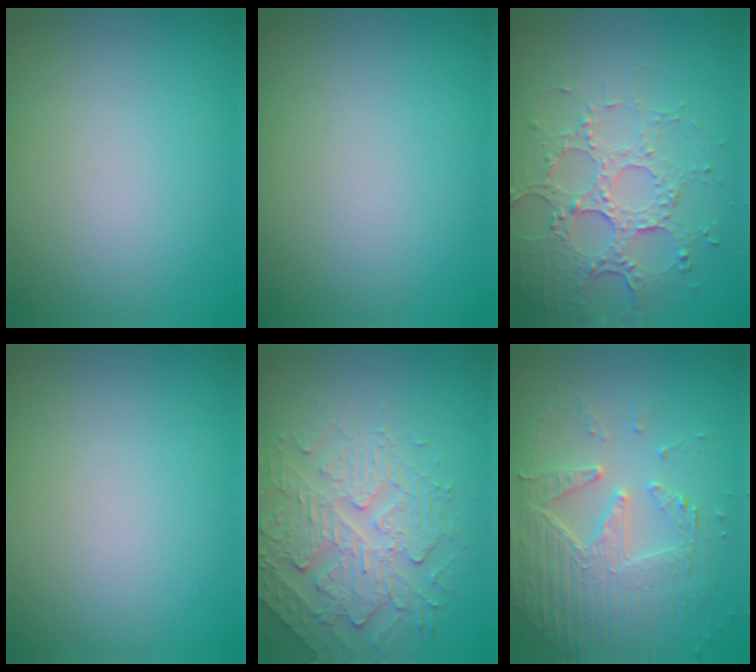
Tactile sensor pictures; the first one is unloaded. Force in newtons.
{"total": 0.0}
{"total": 4.5, "press": 3.5, "slide": 2.7}
{"total": 0.0}
{"total": 4.8, "press": 3.6, "slide": 3.1}
{"total": 5.0, "press": 4.4, "slide": 2.4}